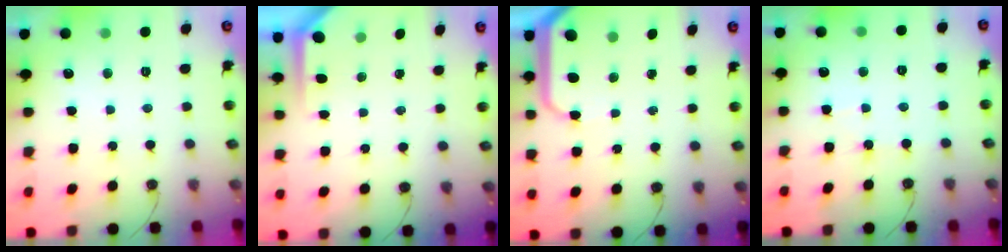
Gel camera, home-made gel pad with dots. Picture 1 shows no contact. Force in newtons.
{"total": 3.7, "press": 3.7, "slide": 0.3}
{"total": 9.0, "press": 9.0, "slide": 0.7}
{"total": 3.1, "press": 3.1, "slide": 0.5}